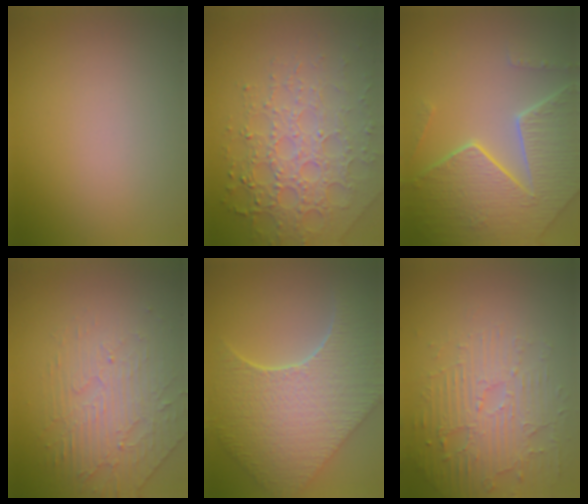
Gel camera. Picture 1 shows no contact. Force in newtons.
{"total": 7.1, "press": 5.1, "slide": 4.9}
{"total": 8.0, "press": 5.7, "slide": 5.7}
{"total": 4.5, "press": 3.3, "slide": 3.0}
{"total": 9.7, "press": 7.1, "slide": 6.6}
{"total": 5.1, "press": 3.8, "slide": 3.4}